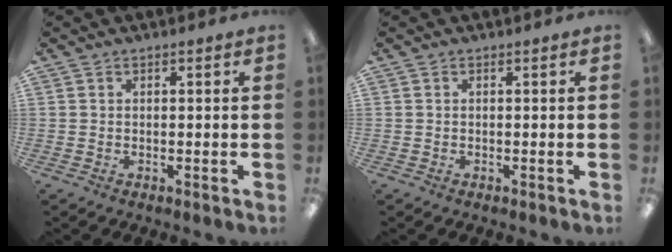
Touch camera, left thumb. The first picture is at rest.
{"total": 0.0}